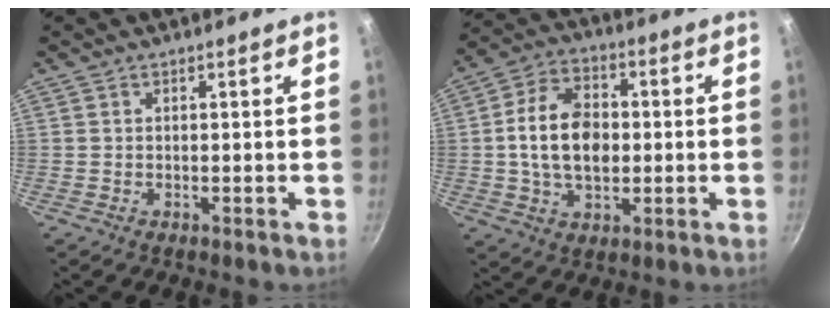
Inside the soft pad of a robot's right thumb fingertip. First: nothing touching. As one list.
[{"total": 13.3, "force": [0.1, 8.9, 9.9], "torque": [-0.151, 0.017, -0.006]}]